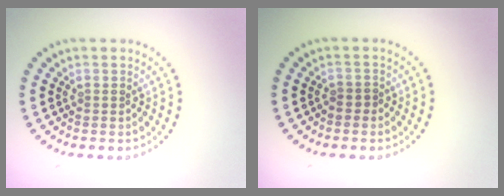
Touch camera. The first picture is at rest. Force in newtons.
{"total": 0.6, "press": 0.4, "slide": 0.5}